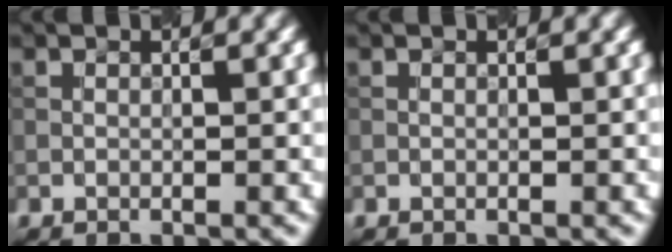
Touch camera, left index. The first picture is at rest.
{"total": 0.0}